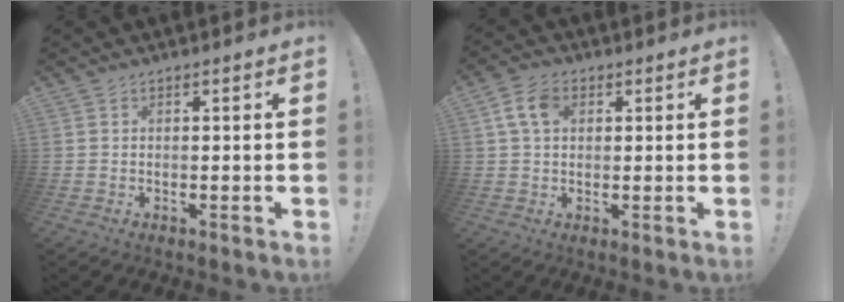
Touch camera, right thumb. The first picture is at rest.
{"total": 7.3, "force": [2.0, 4.9, 5.0], "torque": [-0.090, 0.008, 0.038]}